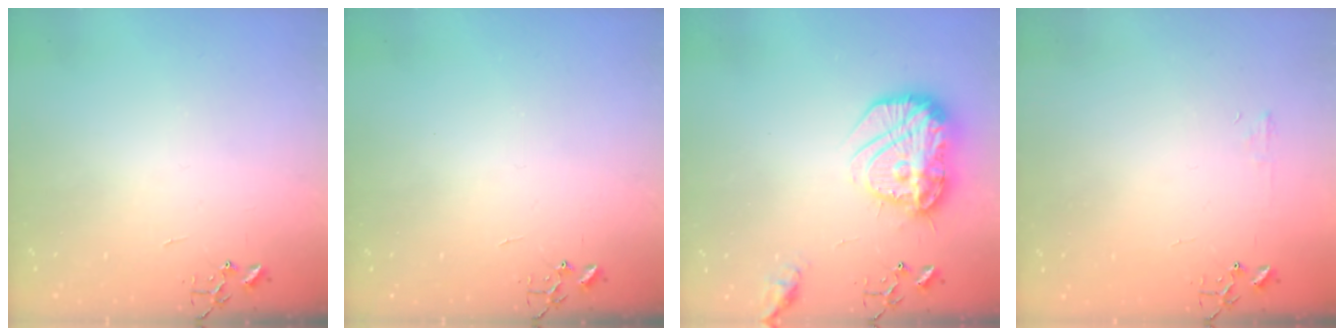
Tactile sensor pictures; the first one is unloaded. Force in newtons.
{"total": 0.0}
{"total": 19.3, "press": 19.2, "slide": 1.6}
{"total": 4.8, "press": 4.7, "slide": 0.7}